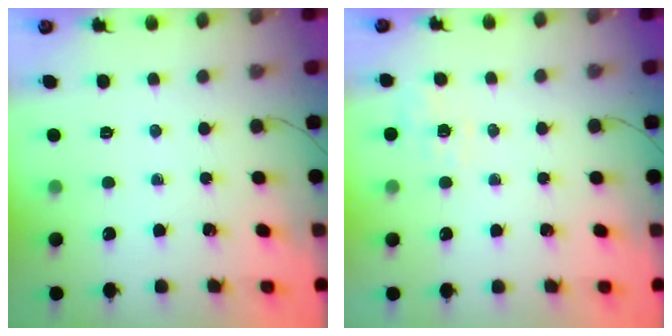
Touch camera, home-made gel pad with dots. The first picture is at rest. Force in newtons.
{"total": 2.3, "press": 1.6, "slide": 1.6}